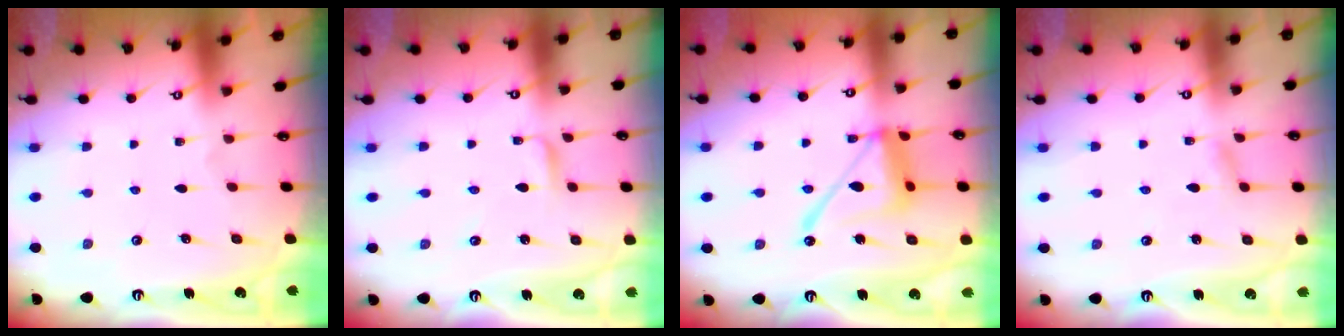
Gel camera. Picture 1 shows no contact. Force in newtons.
{"total": 1.9, "press": 1.9, "slide": 0.2}
{"total": 14.4, "press": 14.4, "slide": 1.4}
{"total": 4.1, "press": 4.1, "slide": 0.4}